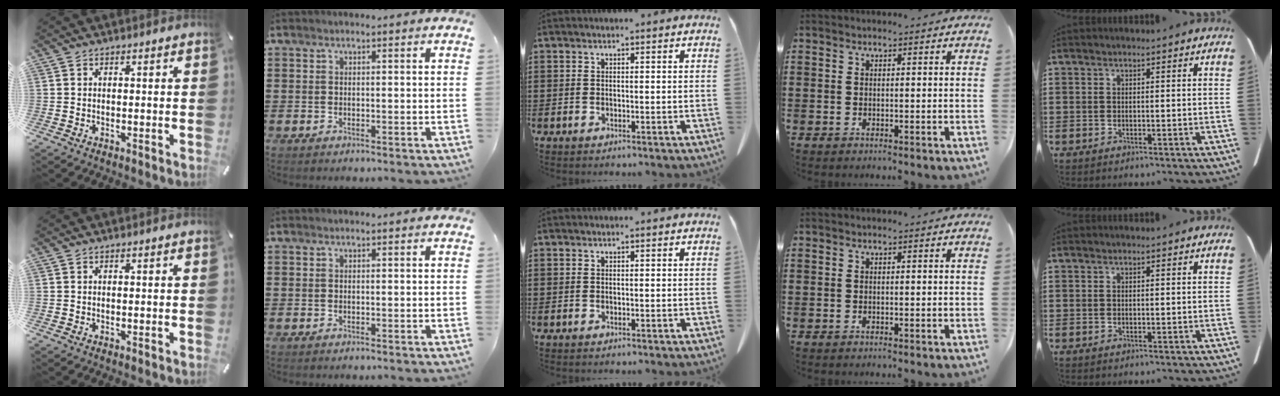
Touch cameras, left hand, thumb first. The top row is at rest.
{}